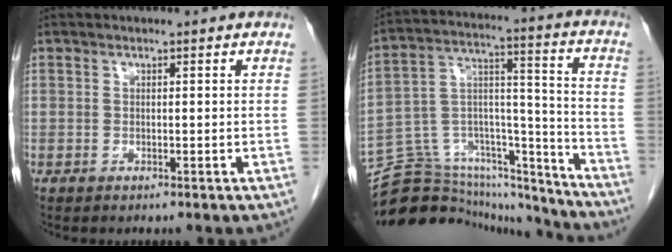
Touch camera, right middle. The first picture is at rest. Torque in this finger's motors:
{"motor_torque": [0.62, -0.62, 0.04, -0.07]}